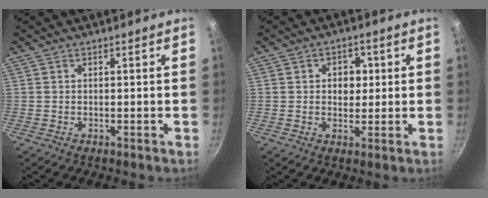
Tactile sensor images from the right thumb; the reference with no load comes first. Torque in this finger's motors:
{"motor_torque": [-0.43, -0.14, 0.01, 0.24, 0.04]}